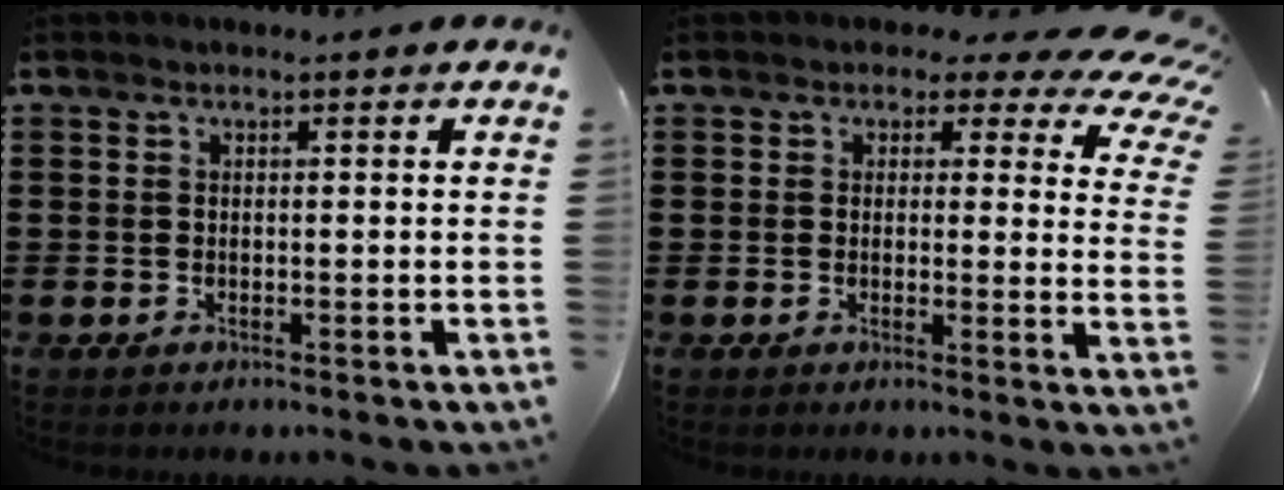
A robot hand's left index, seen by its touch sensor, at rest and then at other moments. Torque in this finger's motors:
{"motor_torque": [2.14, 0.00, 0.53, -0.01]}